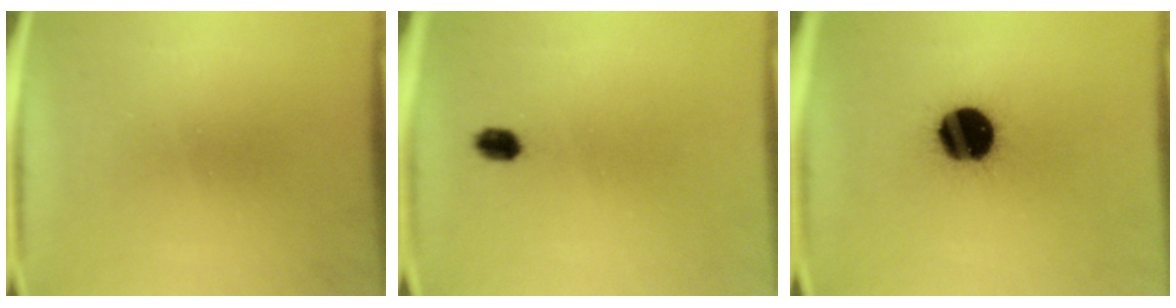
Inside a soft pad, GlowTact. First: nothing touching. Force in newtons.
{"total": 2.4}
{"total": 16.0}